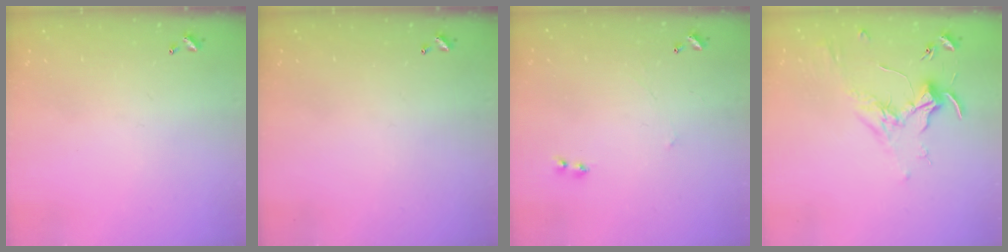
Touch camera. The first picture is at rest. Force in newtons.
{"total": 0.0}
{"total": 2.3, "press": 2.3, "slide": 0.3}
{"total": 1.8, "press": 1.6, "slide": 0.7}